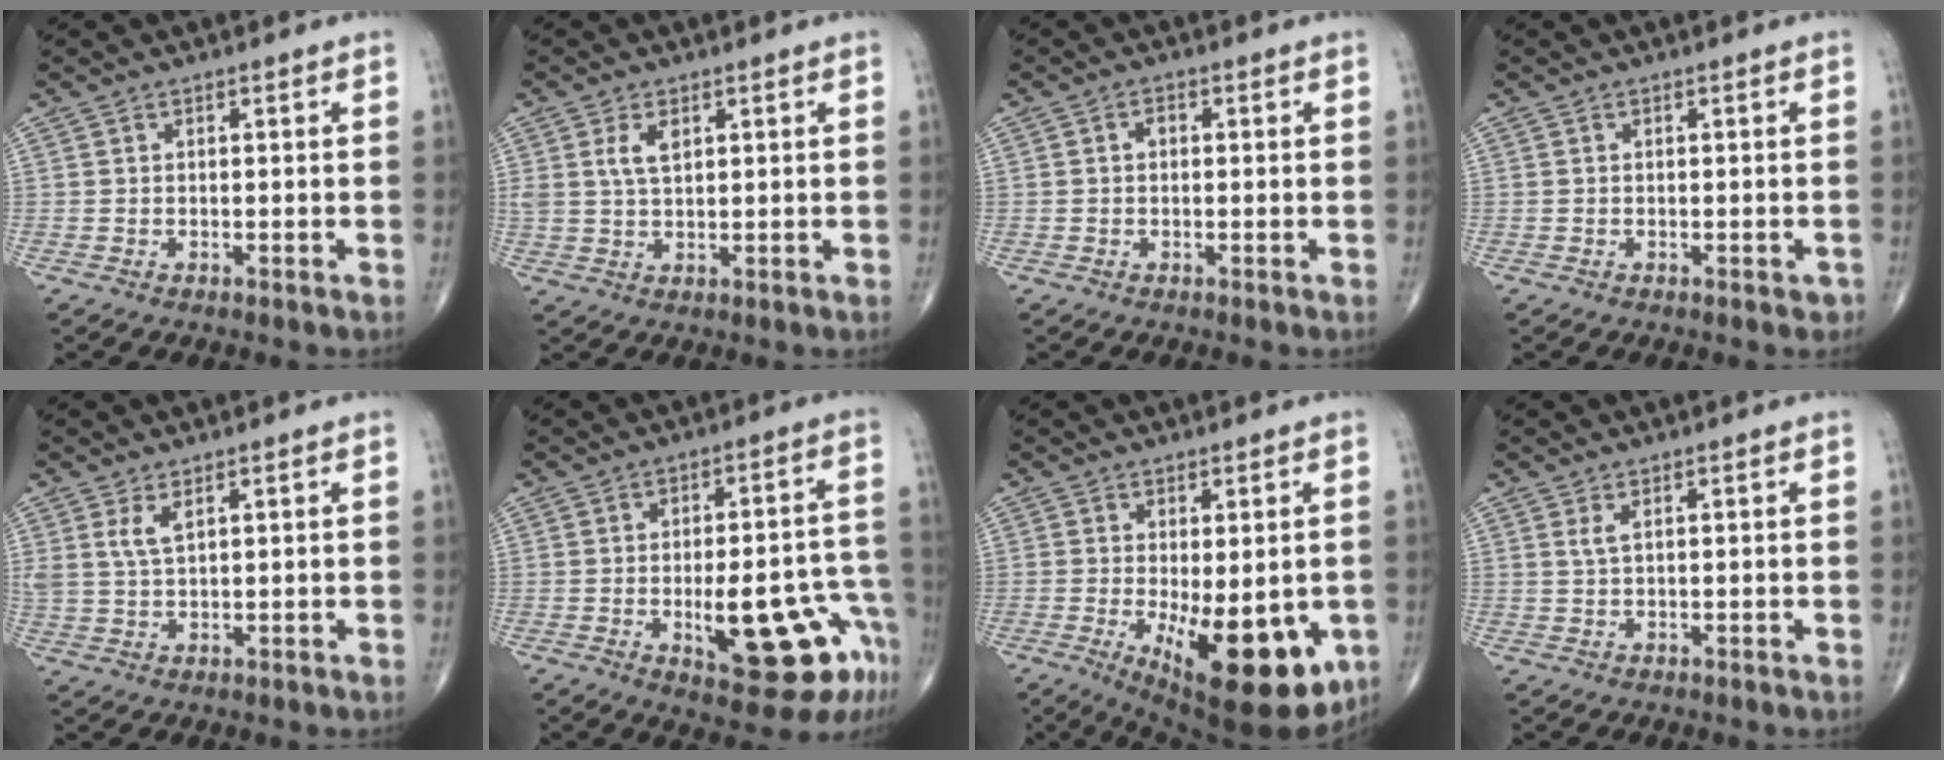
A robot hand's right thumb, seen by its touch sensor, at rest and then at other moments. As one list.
[{"total": 4.2, "force": [1.6, 2.2, 3.2], "torque": [-0.060, -0.003, 0.035]}, {"total": 1.5, "force": [0.0, 1.0, 1.0], "torque": [-0.012, 0.006, -0.002]}, {"total": 1.0, "force": [-0.5, 0.6, 0.6], "torque": [0.001, 0.001, -0.006]}, {"total": 3.6, "force": [1.7, 1.6, 2.7], "torque": [-0.053, -0.005, 0.039]}, {"total": 17.8, "force": [-6.8, 5.7, 15.4], "torque": [-0.155, 0.039, -0.074]}, {"total": 17.7, "force": [-5.2, 7.4, 15.2], "torque": [-0.181, -0.022, -0.054]}, {"total": 1.4, "force": [0.7, 0.3, 1.2], "torque": [-0.030, 0.003, 0.017]}]